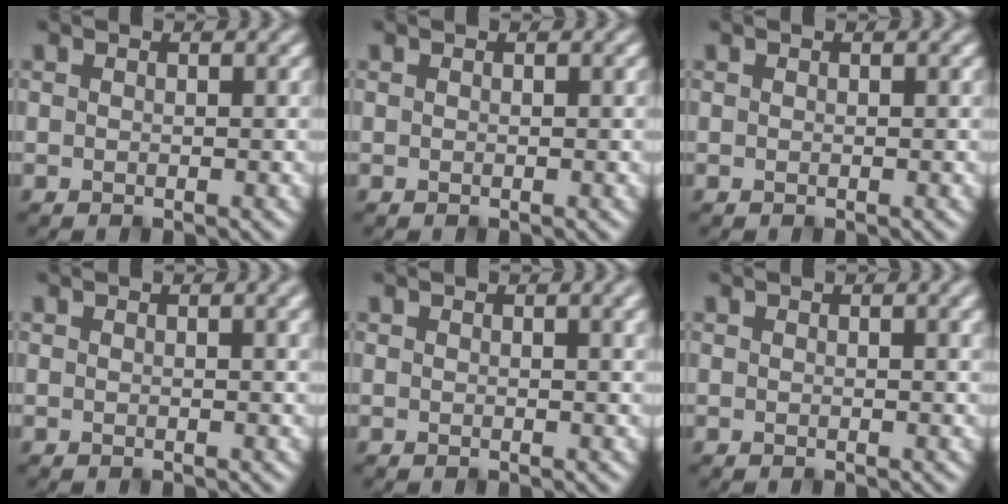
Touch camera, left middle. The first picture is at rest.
{"total": 0.0}
{"total": 0.0}
{"total": 2.6, "force": [1.4, 0.8, 2.1], "torque": [-0.024, 0.008, 0.021]}
{"total": 3.4, "force": [1.9, 1.1, 2.6], "torque": [-0.030, 0.012, 0.024]}
{"total": 2.3, "force": [1.3, 0.7, 1.8], "torque": [-0.019, 0.006, 0.019]}